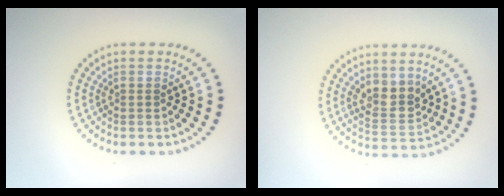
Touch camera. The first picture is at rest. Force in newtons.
{"total": 3.2, "press": 3.0, "slide": 1.1}